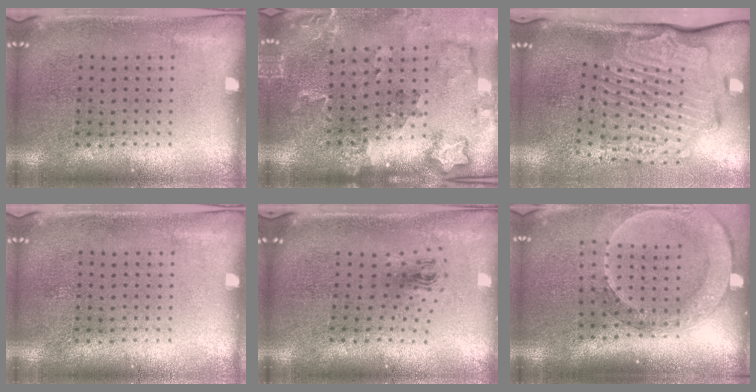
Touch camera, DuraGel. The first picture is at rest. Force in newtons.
{"total": 1.8, "press": 1.8, "slide": 0.3}
{"total": 3.1, "press": 2.2, "slide": 2.1}
{"total": 0.0}
{"total": 1.0, "press": 0.4, "slide": 0.9}
{"total": 2.5, "press": 2.0, "slide": 1.5}